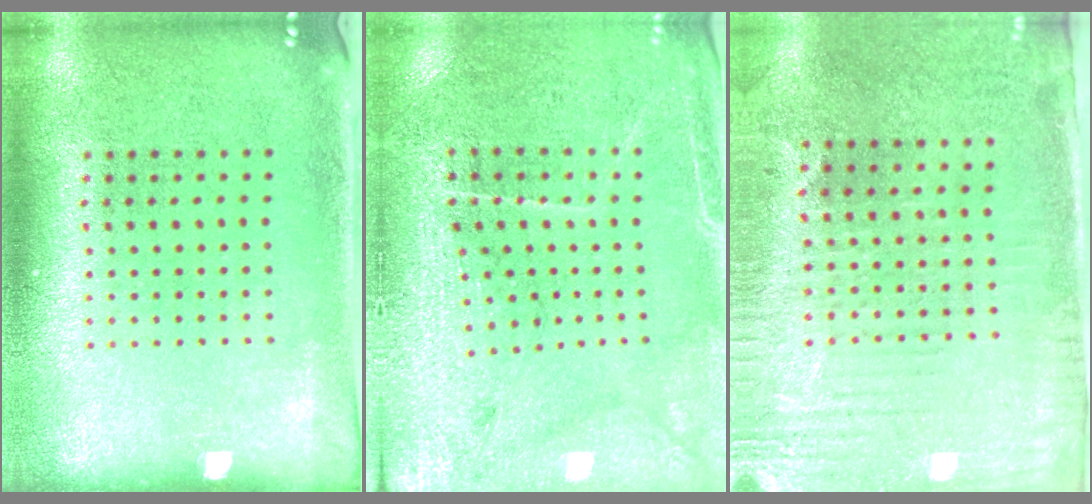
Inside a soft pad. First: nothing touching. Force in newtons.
{"total": 3.0, "press": 2.9, "slide": 0.4}
{"total": 3.0, "press": 2.6, "slide": 1.5}